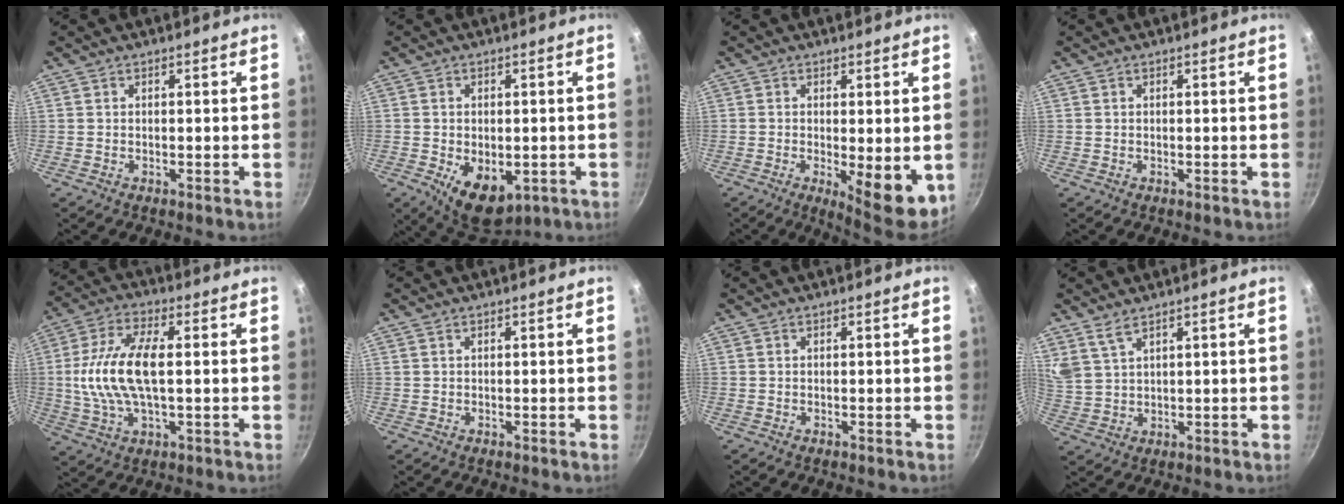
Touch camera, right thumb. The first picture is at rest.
{"total": 10.1, "force": [-2.7, 6.1, 7.5], "torque": [-0.088, -0.007, -0.023]}
{"total": 9.4, "force": [-1.4, 3.1, 8.8], "torque": [-0.103, -0.011, -0.009]}
{"total": 0.0}
{"total": 13.9, "force": [0.5, 6.2, 12.4], "torque": [-0.253, 0.014, 0.002]}
{"total": 0.0}
{"total": 0.0}
{"total": 4.3, "force": [3.2, 1.5, 2.4], "torque": [-0.048, -0.017, 0.077]}